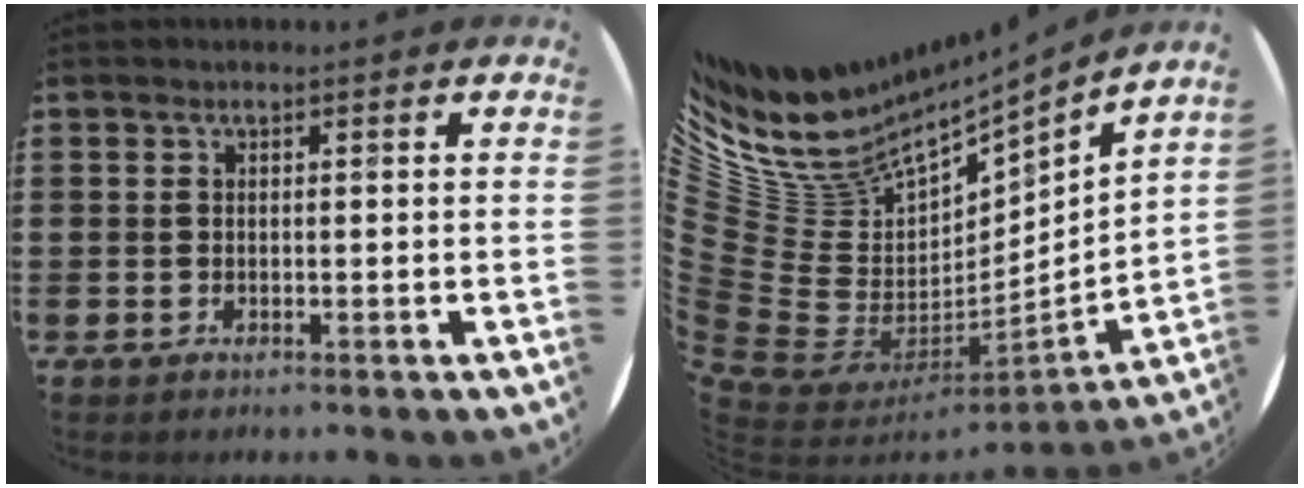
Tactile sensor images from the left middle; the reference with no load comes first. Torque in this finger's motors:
{"motor_torque": [0.14, -2.00, 0.28, 0.07]}